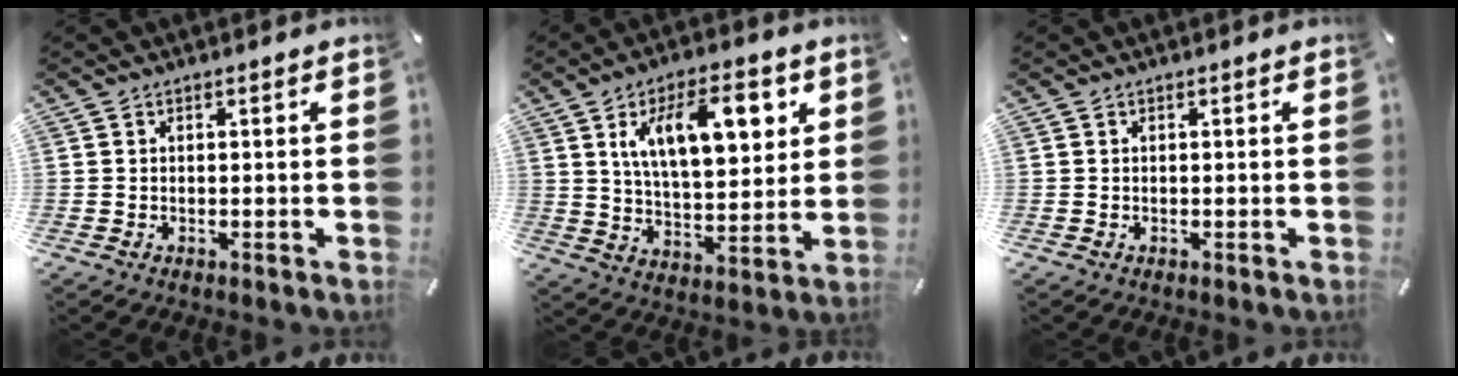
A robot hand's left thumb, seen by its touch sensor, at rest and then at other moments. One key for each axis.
{"total": 15.3, "fx": 6.7, "fy": 7.3, "fz": 11.6, "tx": -0.180, "ty": -0.010, "tz": 0.112}
{"total": 0.0}